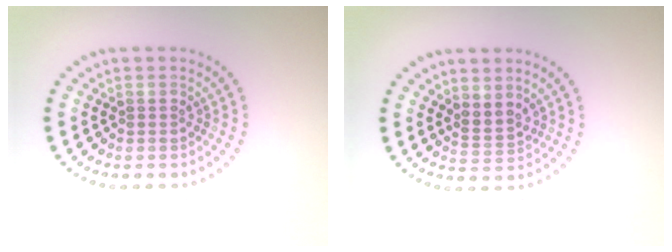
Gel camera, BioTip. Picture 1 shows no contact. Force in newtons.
{"total": 2.0, "press": 1.5, "slide": 1.4}